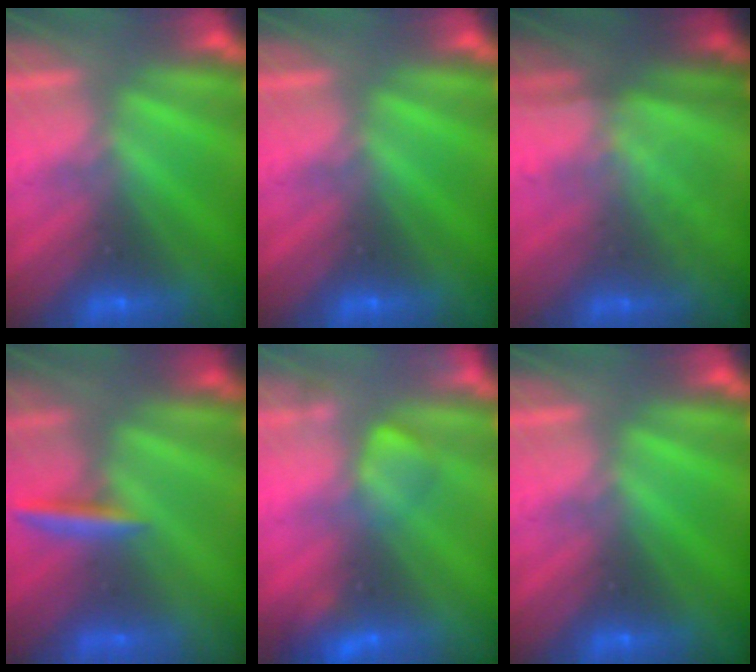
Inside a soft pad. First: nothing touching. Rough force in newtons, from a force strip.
{"total": 0.0}
{"total": 1.3}
{"total": 2.9}
{"total": 2.4}
{"total": 0.0}